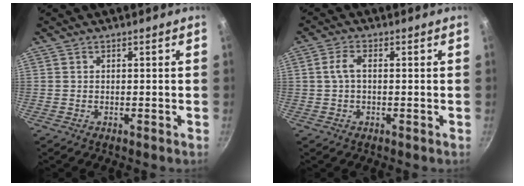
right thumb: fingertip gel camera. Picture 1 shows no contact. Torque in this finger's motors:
{"motor_torque": [-0.37, 0.17, -0.41, -0.02, 0.10]}